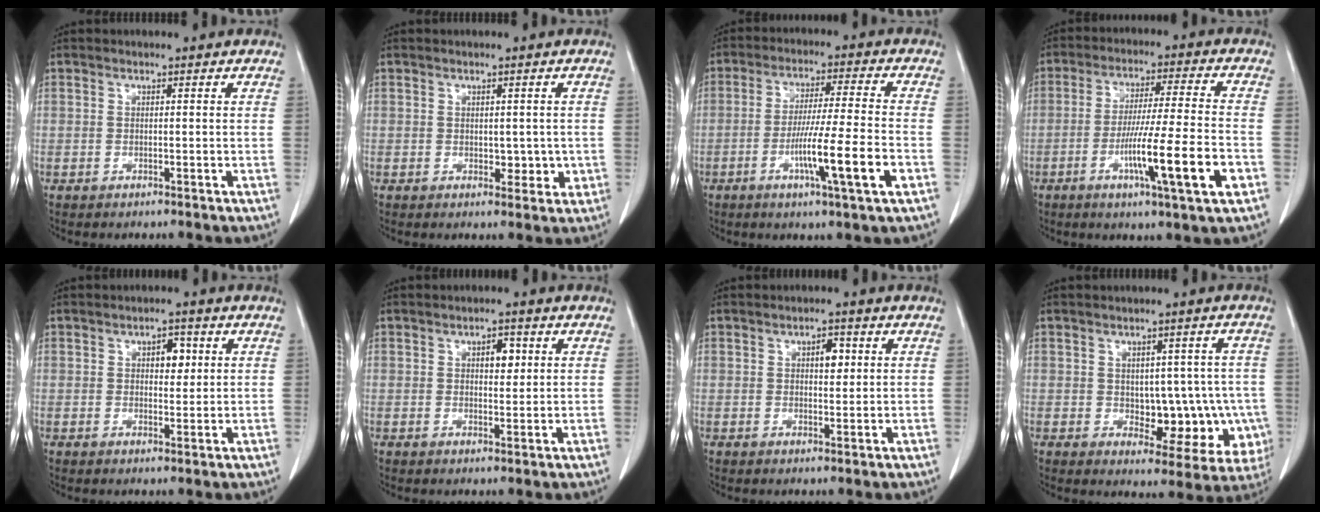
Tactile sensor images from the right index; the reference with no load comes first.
{"total": 2.9, "force": [-0.2, 1.9, 2.2], "torque": [-0.020, -0.002, 0.004]}
{"total": 11.6, "force": [-4.1, -0.7, 10.8], "torque": [-0.190, -0.015, -0.073]}
{"total": 13.6, "force": [-4.9, -0.4, 12.7], "torque": [-0.219, -0.015, -0.083]}
{"total": 3.2, "force": [1.0, 1.7, 2.5], "torque": [-0.034, 0.005, 0.015]}
{"total": 3.0, "force": [1.0, 1.5, 2.4], "torque": [-0.034, 0.001, 0.014]}
{"total": 2.8, "force": [0.8, 1.4, 2.3], "torque": [-0.034, 0.002, 0.012]}
{"total": 10.6, "force": [-1.5, 6.2, 8.5], "torque": [-0.085, 0.015, -0.003]}